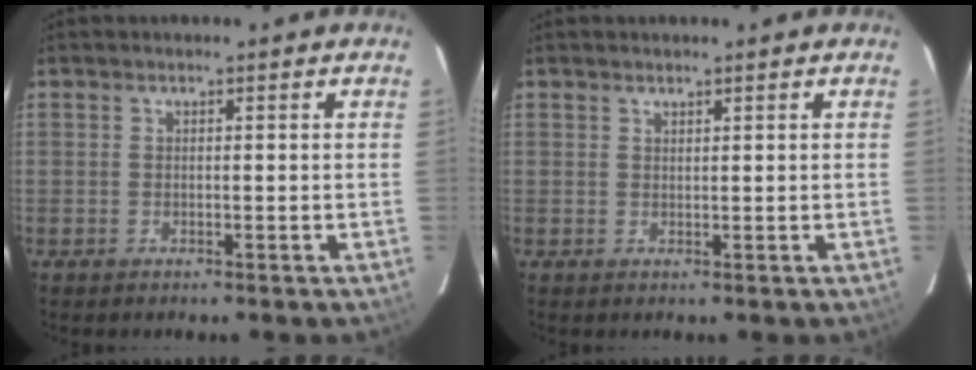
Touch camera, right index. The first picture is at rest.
{"total": 0.6, "force": [0.6, 0.2, 0.1], "torque": [-0.001, 0.001, 0.011]}